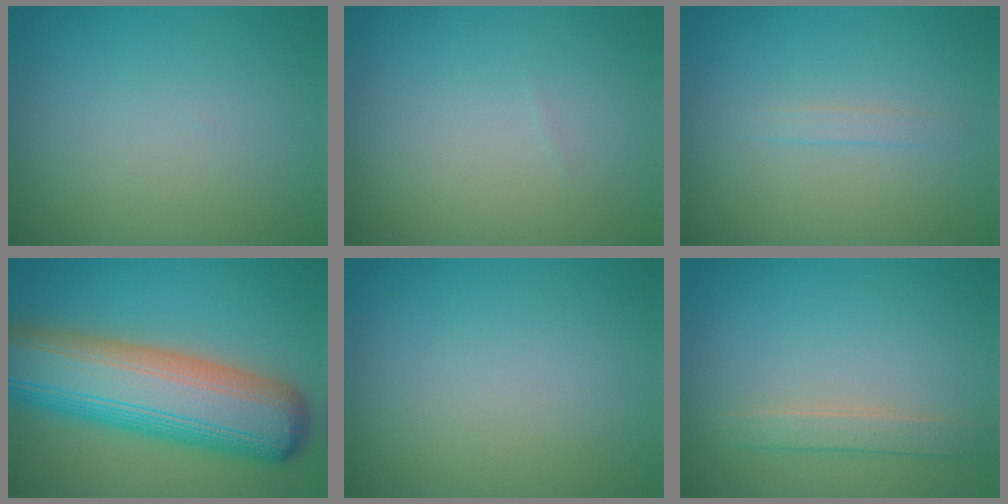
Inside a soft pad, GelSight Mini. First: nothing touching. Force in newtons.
{"total": 0.0}
{"total": 0.9, "press": 0.8, "slide": 0.1}
{"total": 13.4, "press": 13.4, "slide": 0.4}
{"total": 0.0}
{"total": 1.9, "press": 1.9, "slide": 0.1}